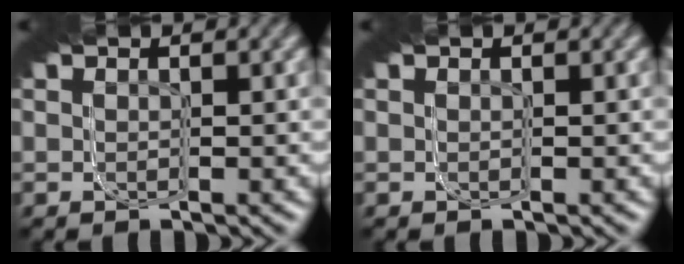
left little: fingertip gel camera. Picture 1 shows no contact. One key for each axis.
{"total": 0.0}